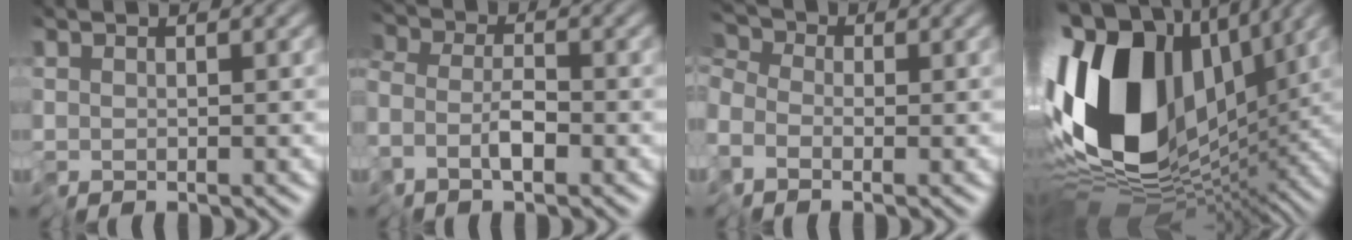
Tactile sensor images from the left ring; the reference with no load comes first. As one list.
[{"total": 2.6, "force": [-1.9, 1.0, 1.4], "torque": [-0.030, -0.009, -0.047]}, {"total": 4.6, "force": [-1.9, 3.4, 2.3], "torque": [-0.053, 0.003, -0.051]}, {"total": 18.0, "force": [0.8, 11.3, 14.0], "torque": [-0.288, -0.027, 0.027]}]